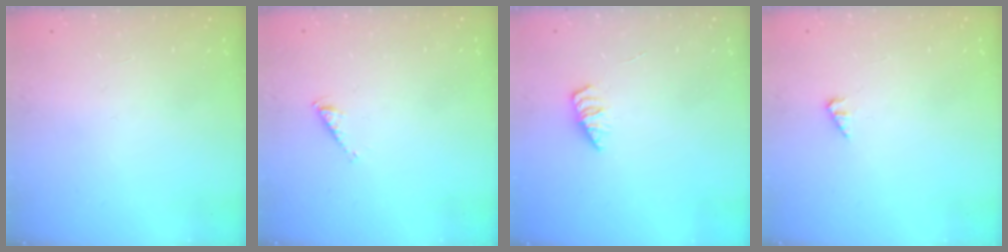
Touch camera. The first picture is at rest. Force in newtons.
{"total": 2.9, "press": 2.9, "slide": 0.5}
{"total": 2.2, "press": 2.1, "slide": 0.3}
{"total": 2.4, "press": 2.4, "slide": 0.2}